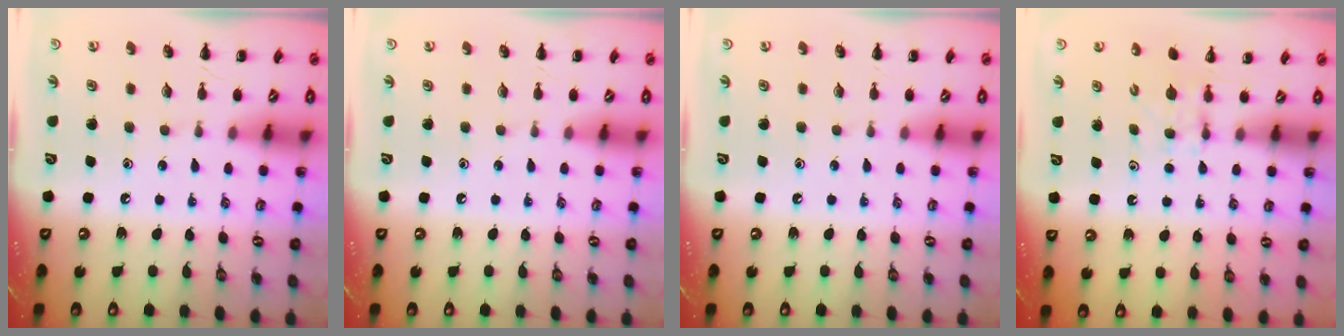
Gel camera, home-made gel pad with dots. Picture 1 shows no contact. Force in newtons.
{"total": 0.0}
{"total": 0.0}
{"total": 3.5, "press": 3.2, "slide": 1.4}